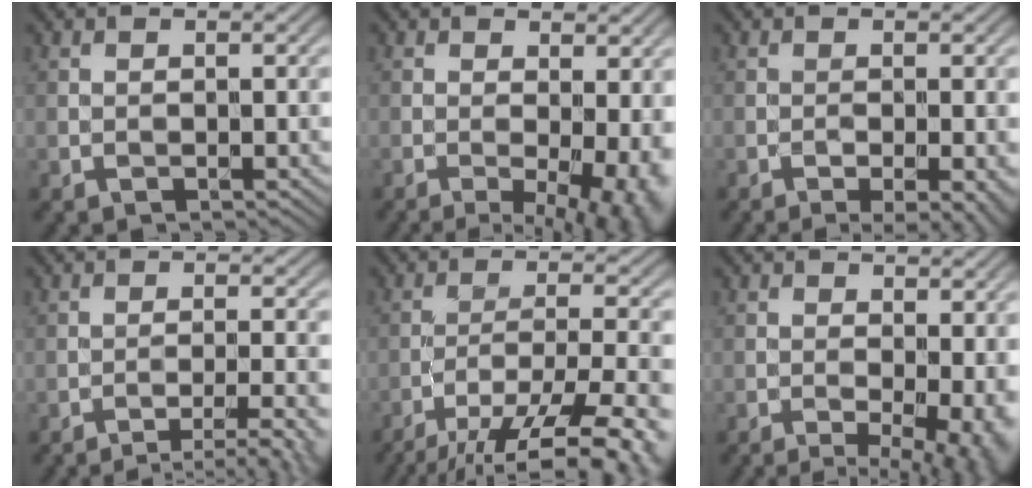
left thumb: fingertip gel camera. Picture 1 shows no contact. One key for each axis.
{"total": 9.1, "fx": -1.5, "fy": 3.2, "fz": 8.4, "tx": -0.112, "ty": -0.002, "tz": -0.012}
{"total": 4.5, "fx": -1.9, "fy": 1.0, "fz": 3.9, "tx": -0.060, "ty": -0.008, "tz": -0.021}
{"total": 6.2, "fx": -4.2, "fy": 0.9, "fz": 4.5, "tx": -0.061, "ty": 0.010, "tz": -0.062}
{"total": 14.7, "fx": -10.8, "fy": 3.2, "fz": 9.4, "tx": -0.148, "ty": -0.013, "tz": -0.148}
{"total": 8.0, "fx": -1.7, "fy": 2.6, "fz": 7.4, "tx": -0.095, "ty": -0.004, "tz": -0.017}